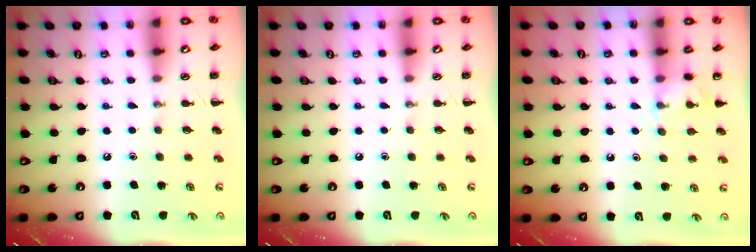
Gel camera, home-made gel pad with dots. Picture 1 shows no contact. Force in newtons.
{"total": 0.0}
{"total": 5.6, "press": 5.4, "slide": 1.4}